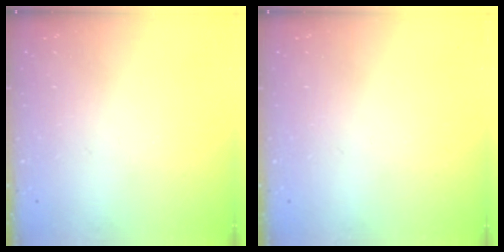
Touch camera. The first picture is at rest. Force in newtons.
{"total": 0.0}